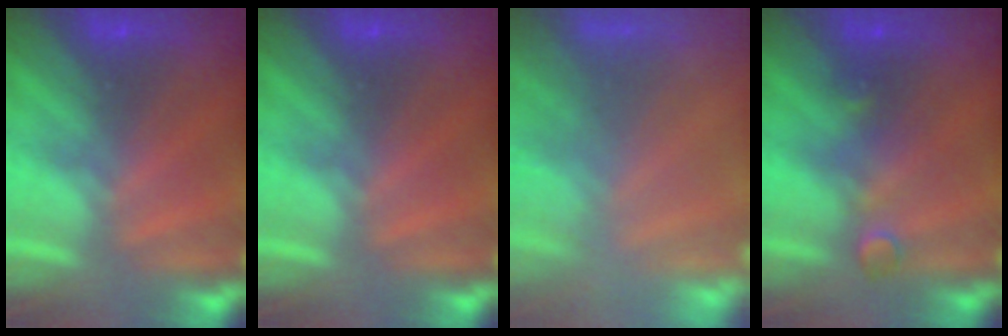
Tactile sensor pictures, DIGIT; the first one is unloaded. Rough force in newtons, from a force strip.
{"total": 0.0}
{"total": 7.0}
{"total": 2.9}